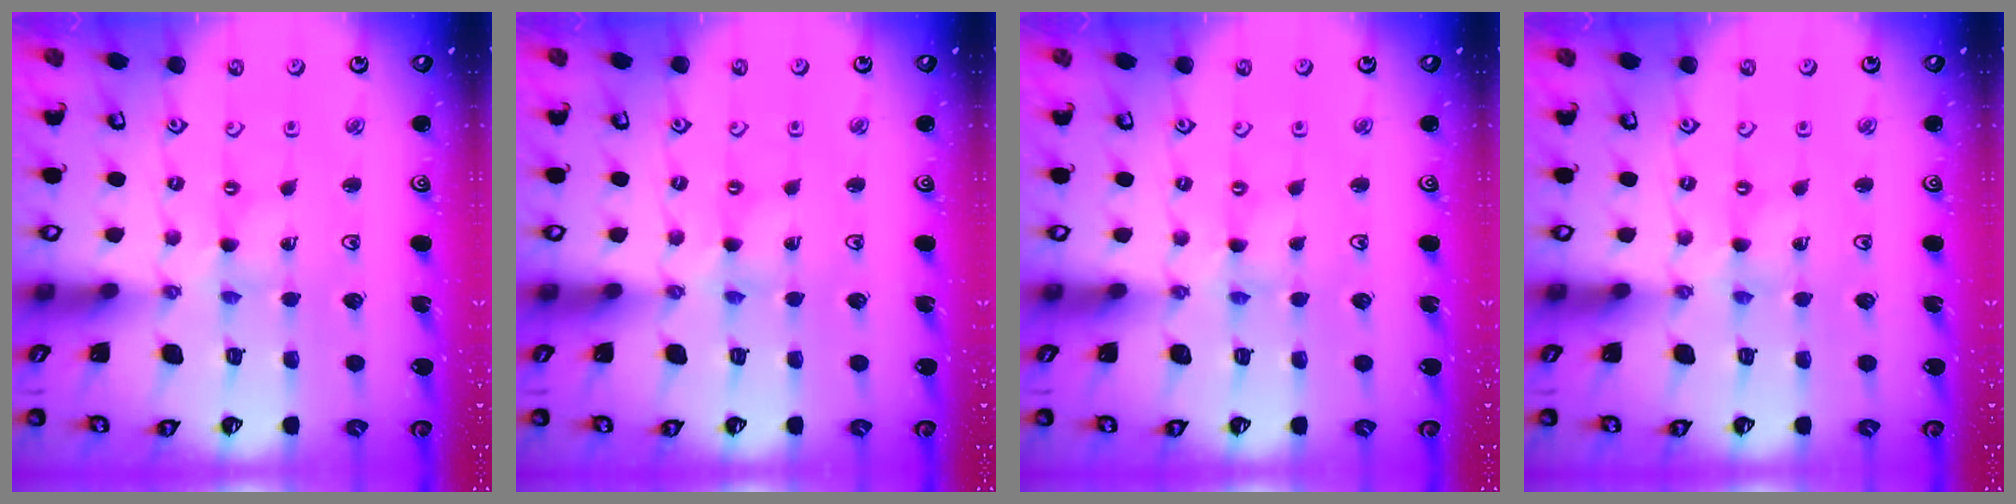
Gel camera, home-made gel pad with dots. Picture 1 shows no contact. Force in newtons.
{"total": 1.3, "press": 1.3, "slide": 0.3}
{"total": 0.0}
{"total": 0.0}